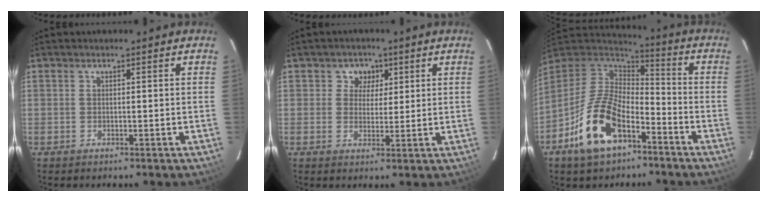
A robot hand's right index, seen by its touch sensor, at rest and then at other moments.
{"total": 4.1, "force": [1.6, 3.7, 0.6], "torque": [0.007, 0.009, 0.025]}
{"total": 16.9, "force": [-8.8, 8.6, 11.6], "torque": [-0.243, -0.001, -0.159]}